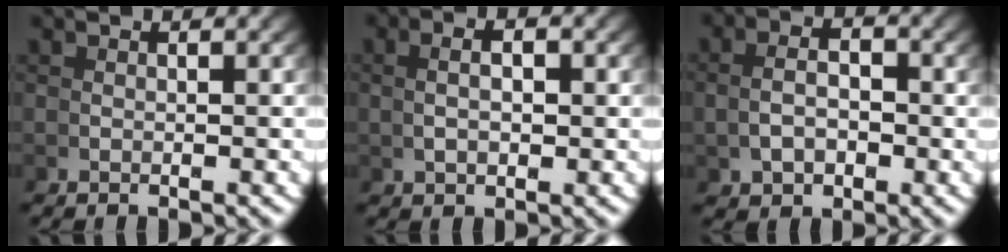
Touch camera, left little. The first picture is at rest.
{"total": 2.2, "force": [0.7, 0.7, 2.0], "torque": [-0.024, 0.009, 0.014]}
{"total": 3.1, "force": [0.1, 1.9, 2.4], "torque": [-0.035, -0.006, 0.008]}